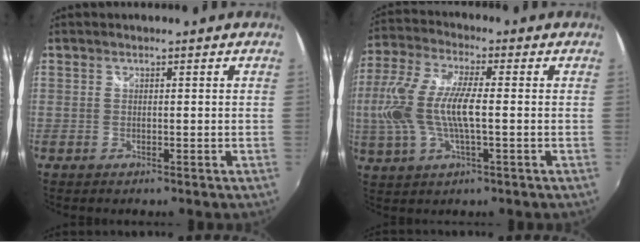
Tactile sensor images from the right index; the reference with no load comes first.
{"total": 13.7, "force": [-0.8, 4.3, 13.0], "torque": [-0.266, 0.001, -0.017]}